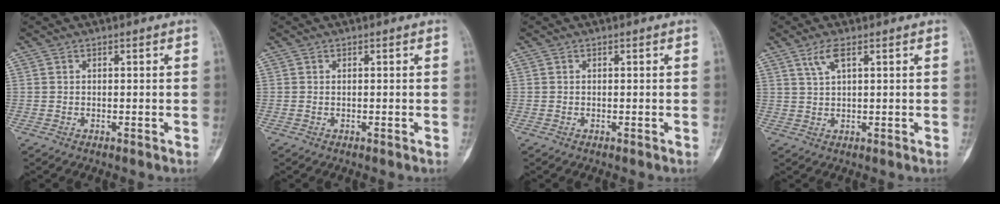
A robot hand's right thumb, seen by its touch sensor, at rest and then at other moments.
{"total": 0.0}
{"total": 0.0}
{"total": 3.4, "force": [1.8, 0.8, 2.7], "torque": [-0.065, 0.001, 0.043]}